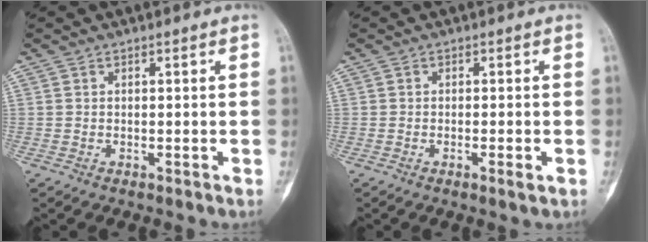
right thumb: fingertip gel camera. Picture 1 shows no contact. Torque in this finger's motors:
{"motor_torque": [-0.74, -0.04, -0.21, 0.26, -0.02]}